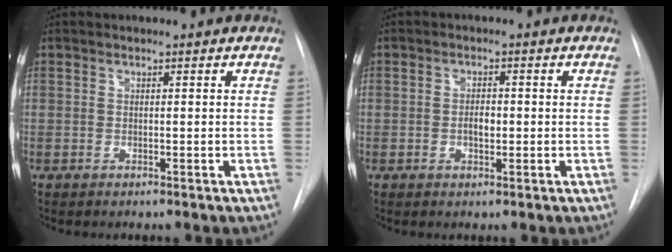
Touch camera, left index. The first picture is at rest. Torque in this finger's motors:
{"motor_torque": [0.08, 0.03, 0.04, 0.01]}